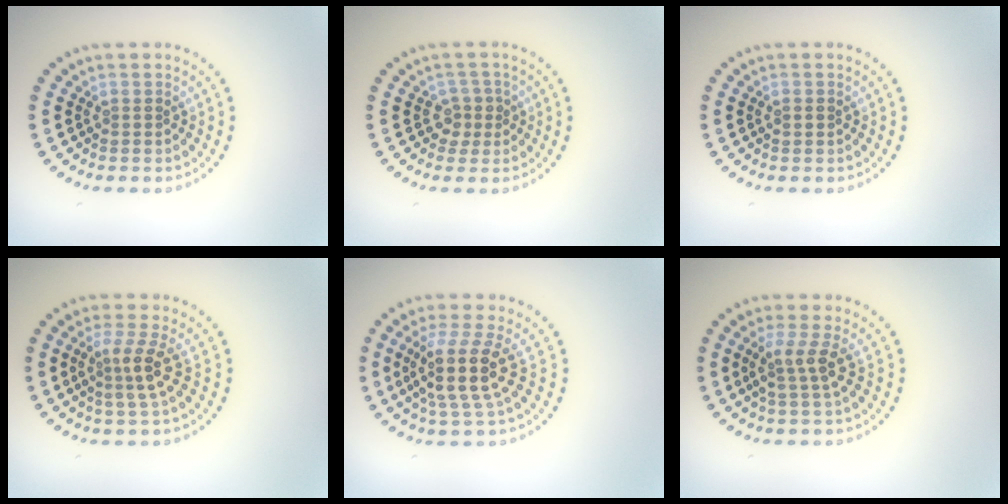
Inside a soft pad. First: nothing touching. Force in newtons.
{"total": 1.9, "press": 1.5, "slide": 1.1}
{"total": 0.9, "press": 0.9, "slide": 0.1}
{"total": 2.8, "press": 2.4, "slide": 1.5}
{"total": 4.6, "press": 3.7, "slide": 2.7}
{"total": 2.5, "press": 2.0, "slide": 1.6}